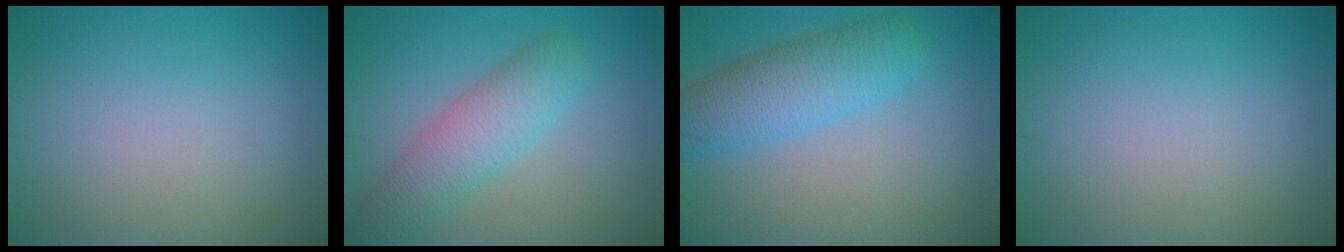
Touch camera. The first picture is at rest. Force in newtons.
{"total": 4.8, "press": 4.8, "slide": 0.2}
{"total": 5.2, "press": 5.2, "slide": 0.1}
{"total": 0.0}